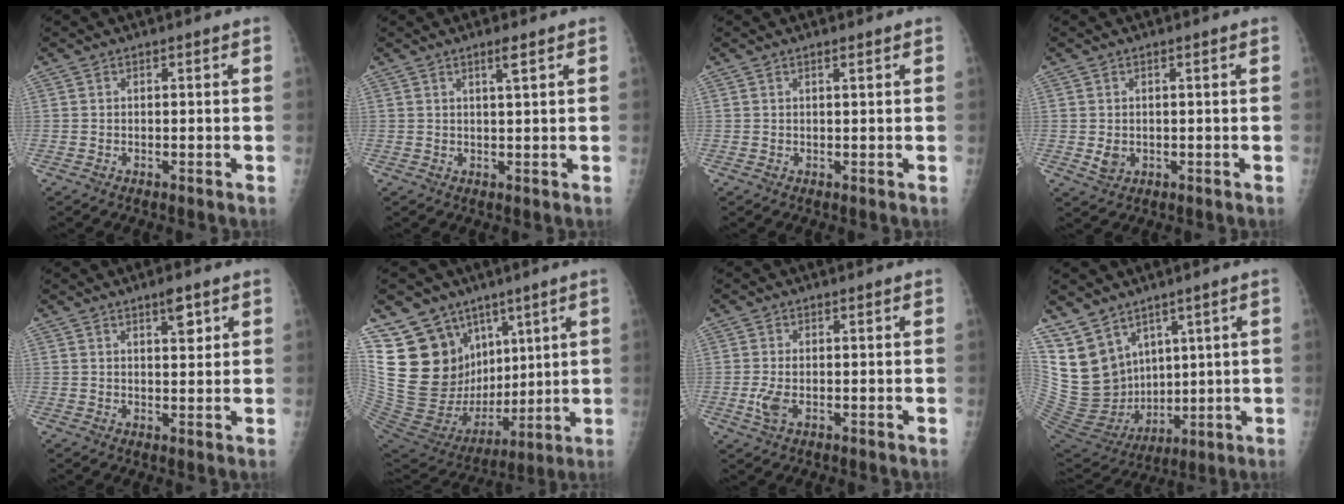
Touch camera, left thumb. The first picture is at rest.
{"total": 2.2, "force": [1.3, 0.0, 1.8], "torque": [-0.034, -0.010, 0.024]}
{"total": 0.8, "force": [0.5, 0.0, 0.6], "torque": [-0.010, -0.002, 0.009]}
{"total": 2.1, "force": [-0.1, 1.6, 1.4], "torque": [-0.017, -0.003, 0.004]}
{"total": 3.6, "force": [2.1, 1.2, 2.7], "torque": [-0.031, -0.013, 0.032]}
{"total": 22.0, "force": [10.4, 15.7, 11.5], "torque": [-0.180, -0.036, 0.217]}
{"total": 3.0, "force": [-0.5, 1.4, 2.6], "torque": [-0.070, -0.002, -0.010]}
{"total": 15.1, "force": [9.0, 10.4, 6.2], "torque": [-0.096, -0.036, 0.210]}